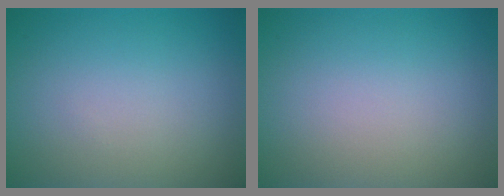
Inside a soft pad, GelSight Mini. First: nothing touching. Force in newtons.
{"total": 0.0}